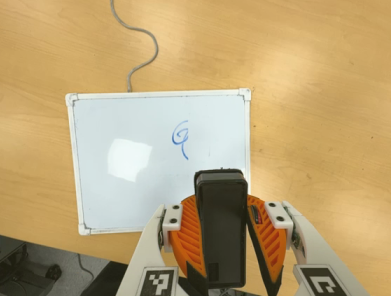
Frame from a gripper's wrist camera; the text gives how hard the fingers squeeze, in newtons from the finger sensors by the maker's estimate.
{"total": 9.9, "left": 9.5, "right": 10.2}